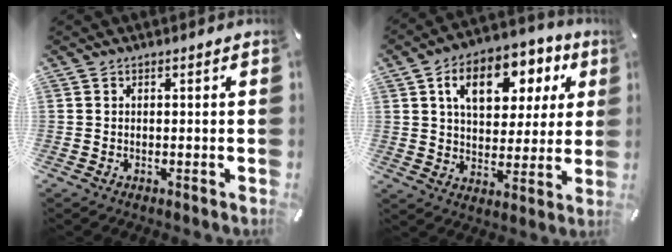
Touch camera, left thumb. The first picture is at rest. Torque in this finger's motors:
{"motor_torque": [0.47, 0.66, 0.18, -0.33, 0.22]}